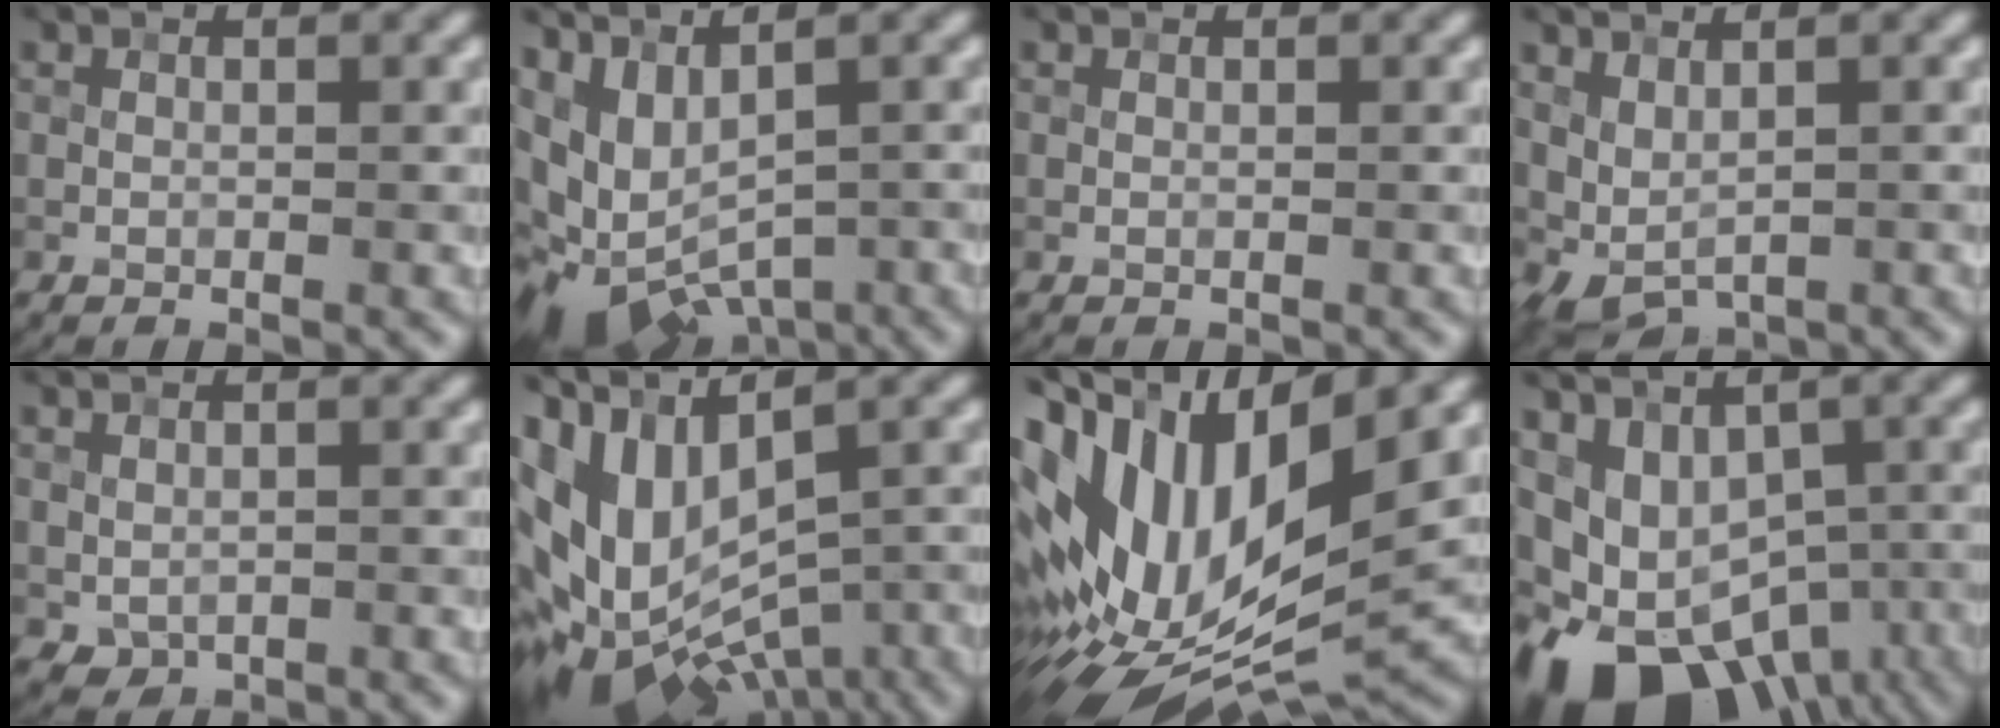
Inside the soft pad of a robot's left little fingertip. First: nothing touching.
{"total": 8.5, "force": [-1.8, 4.9, 6.7], "torque": [-0.114, -0.017, -0.011]}
{"total": 0.0}
{"total": 2.7, "force": [0.9, 1.2, 2.2], "torque": [-0.049, -0.009, 0.026]}
{"total": 1.4, "force": [-0.1, 1.1, 0.9], "torque": [-0.018, -0.005, 0.005]}
{"total": 14.0, "force": [-0.7, 7.9, 11.5], "torque": [-0.207, -0.020, 0.028]}
{"total": 14.7, "force": [2.9, 7.5, 12.3], "torque": [-0.243, 0.013, 0.056]}
{"total": 14.0, "force": [-7.1, 8.9, 8.2], "torque": [-0.127, -0.012, -0.090]}